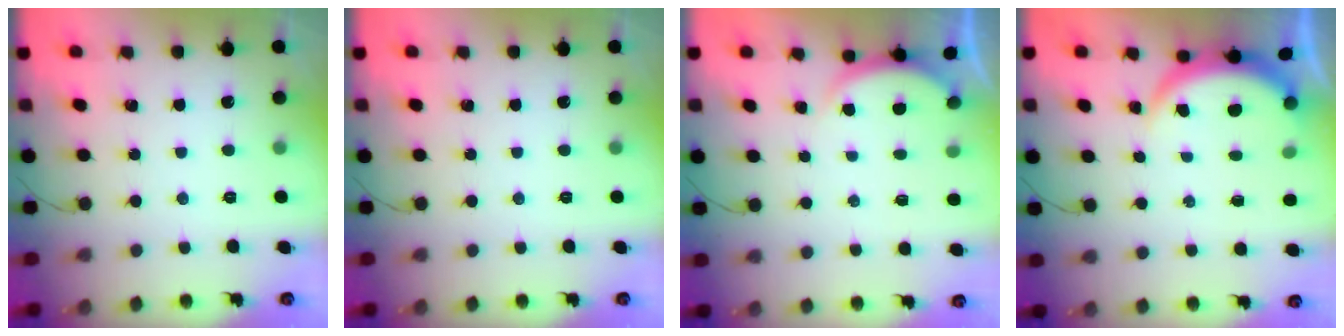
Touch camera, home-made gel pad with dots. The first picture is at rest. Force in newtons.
{"total": 0.0}
{"total": 1.6, "press": 1.5, "slide": 0.6}
{"total": 4.0, "press": 4.0, "slide": 0.2}